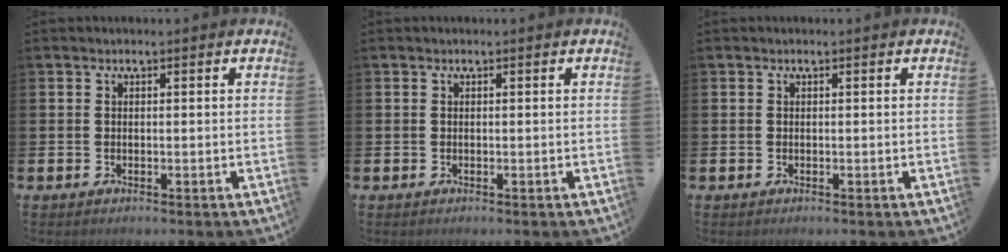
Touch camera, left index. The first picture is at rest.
{"total": 0.0}
{"total": 0.0}